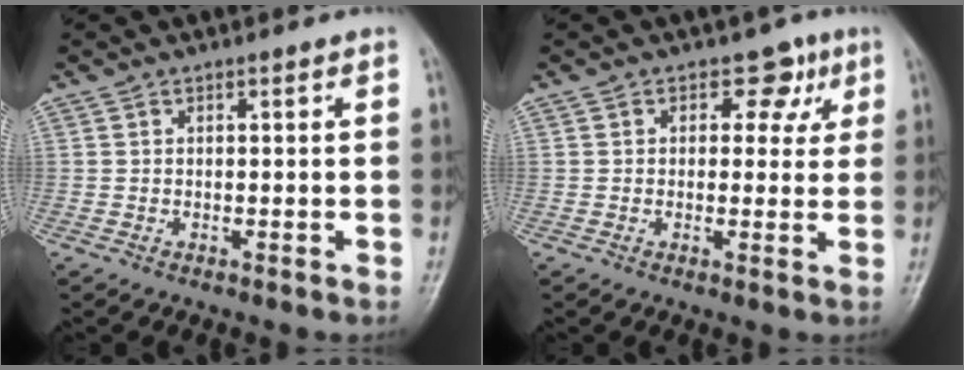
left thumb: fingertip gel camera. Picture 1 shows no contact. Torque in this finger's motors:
{"motor_torque": [-0.32, 0.13, -0.27, -0.08, 0.01]}